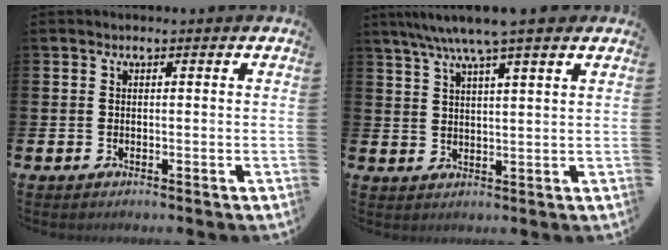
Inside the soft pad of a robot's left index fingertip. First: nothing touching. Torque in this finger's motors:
{"motor_torque": [0.92, -0.95, 1.05, 0.21]}